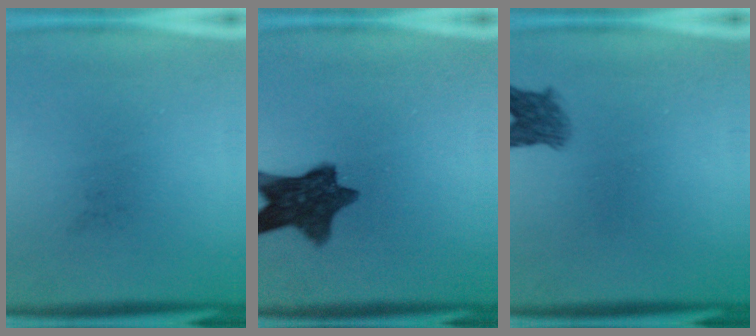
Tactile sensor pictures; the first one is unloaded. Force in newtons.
{"total": 10.1}
{"total": 3.3}